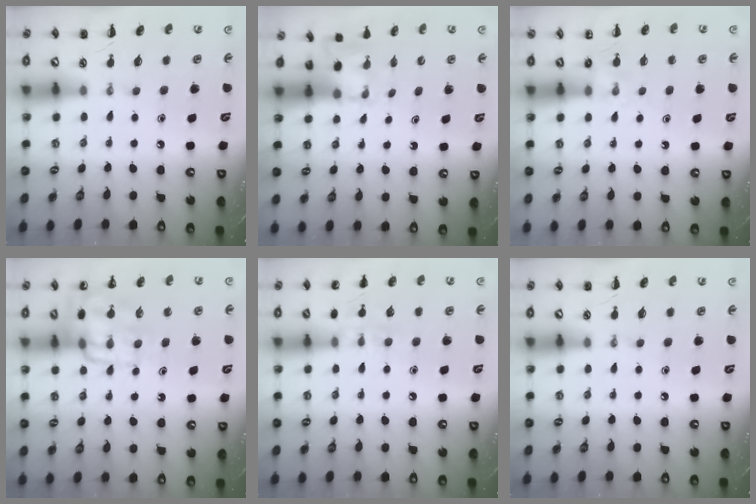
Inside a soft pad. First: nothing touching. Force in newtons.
{"total": 1.7, "press": 1.6, "slide": 0.6}
{"total": 4.7, "press": 4.4, "slide": 1.5}
{"total": 13.2, "press": 13.1, "slide": 2.1}
{"total": 7.5, "press": 7.4, "slide": 1.6}
{"total": 0.0}